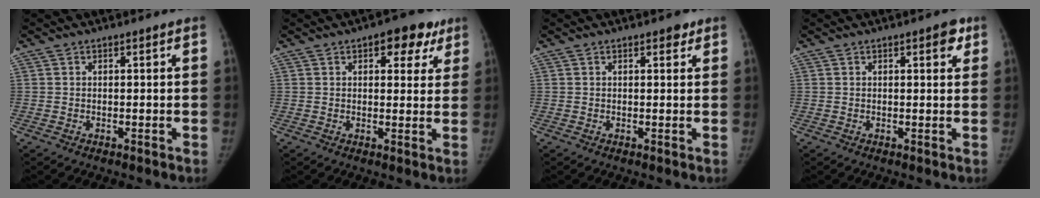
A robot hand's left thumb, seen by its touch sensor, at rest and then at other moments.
{"total": 7.8, "force": [4.1, 4.4, 5.0], "torque": [-0.017, -0.007, 0.042]}
{"total": 1.5, "force": [0.9, 0.8, 0.8], "torque": [0.003, -0.001, 0.006]}
{"total": 2.9, "force": [1.5, 1.2, 2.2], "torque": [-0.015, -0.003, 0.014]}